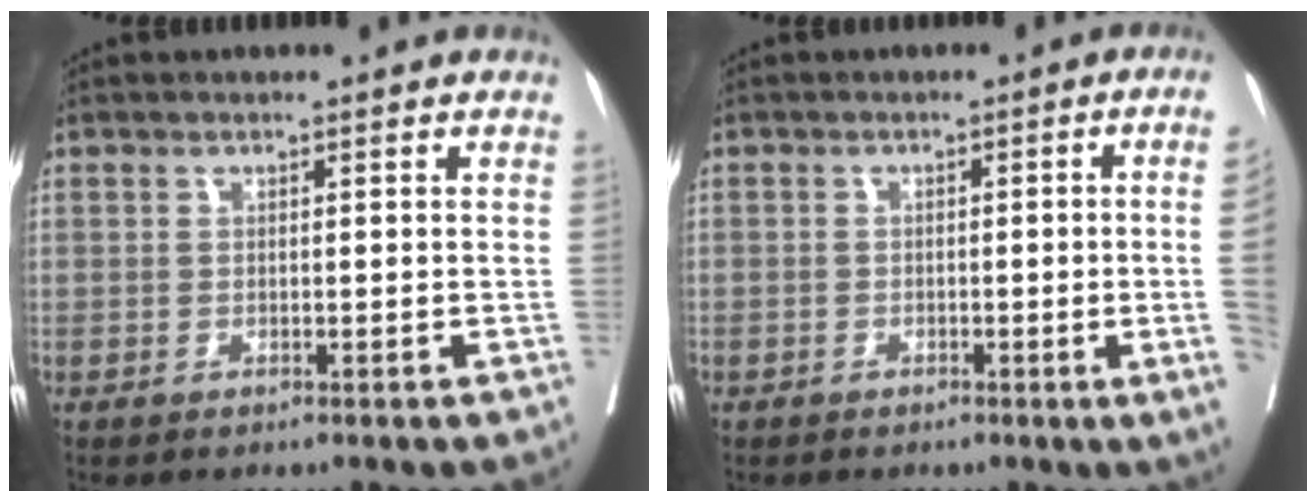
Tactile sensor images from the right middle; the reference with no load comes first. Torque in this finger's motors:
{"motor_torque": [1.04, -1.10, -0.97, -0.21]}